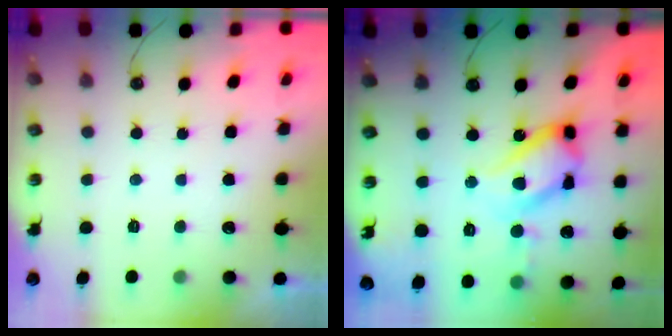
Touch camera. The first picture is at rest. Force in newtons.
{"total": 22.7, "press": 22.6, "slide": 2.1}